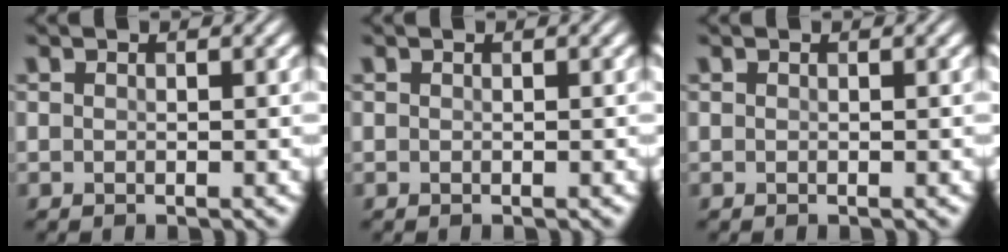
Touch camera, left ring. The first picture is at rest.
{"total": 0.0}
{"total": 0.0}